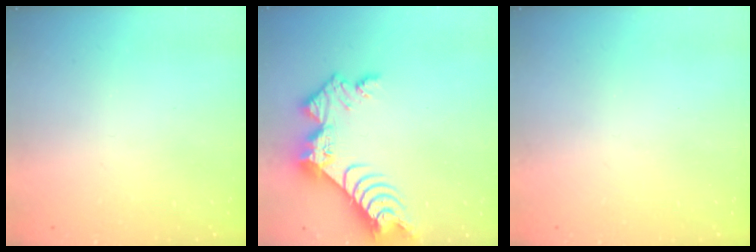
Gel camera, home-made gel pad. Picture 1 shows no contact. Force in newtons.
{"total": 12.5, "press": 12.5, "slide": 1.2}
{"total": 0.0}